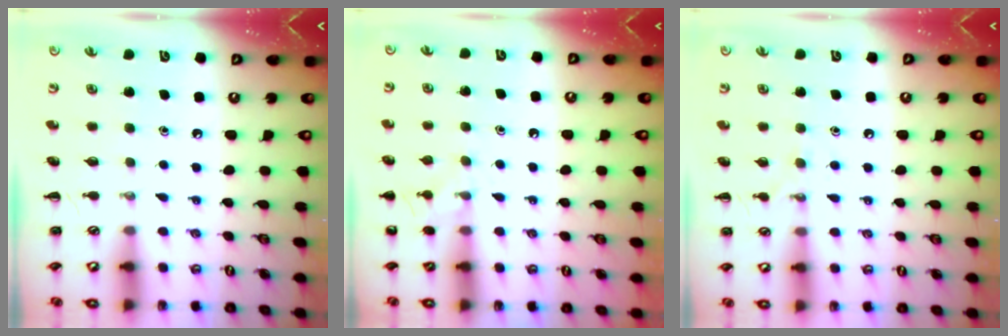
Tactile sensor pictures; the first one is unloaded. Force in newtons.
{"total": 8.0, "press": 7.7, "slide": 2.1}
{"total": 6.6, "press": 6.4, "slide": 1.6}